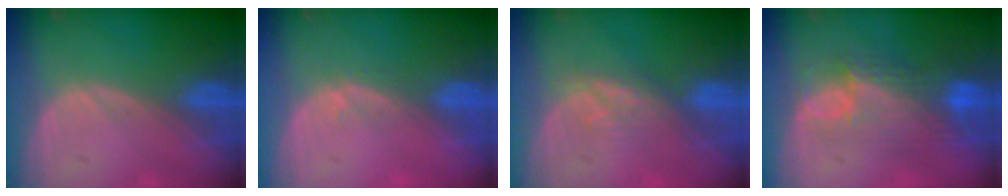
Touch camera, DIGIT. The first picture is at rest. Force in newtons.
{"total": 1.0, "press": 0.7, "slide": 0.7}
{"total": 3.3, "press": 3.2, "slide": 0.5}
{"total": 9.7, "press": 8.4, "slide": 5.0}